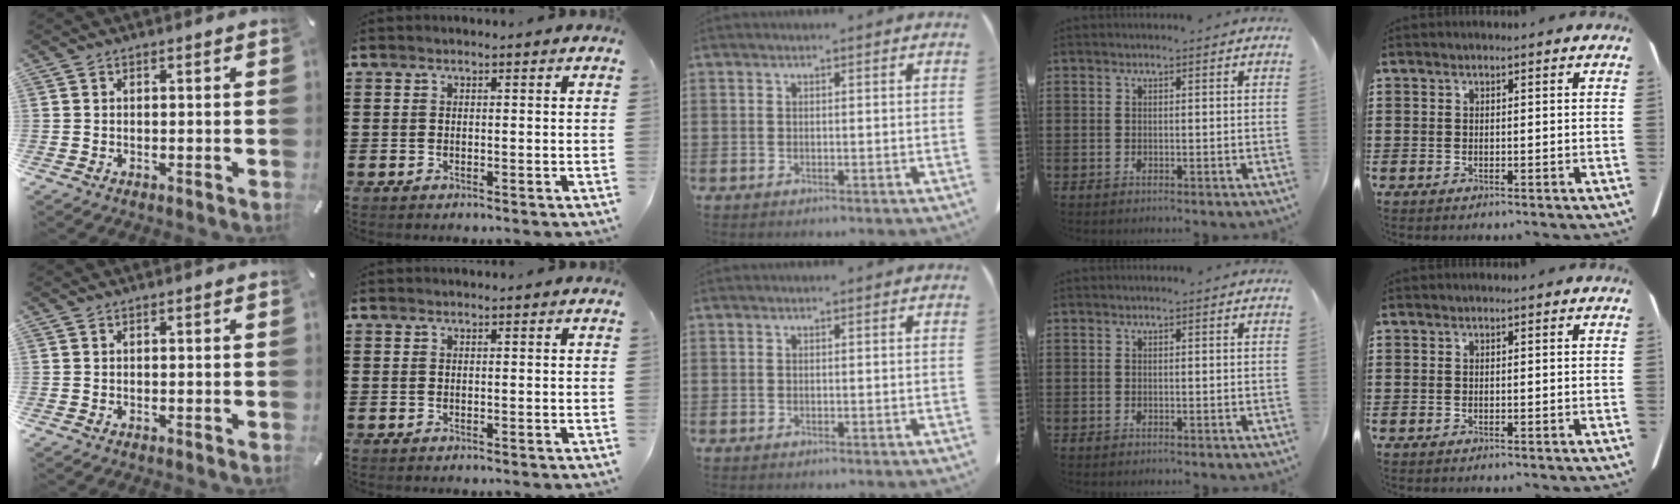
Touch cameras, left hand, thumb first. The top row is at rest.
{}